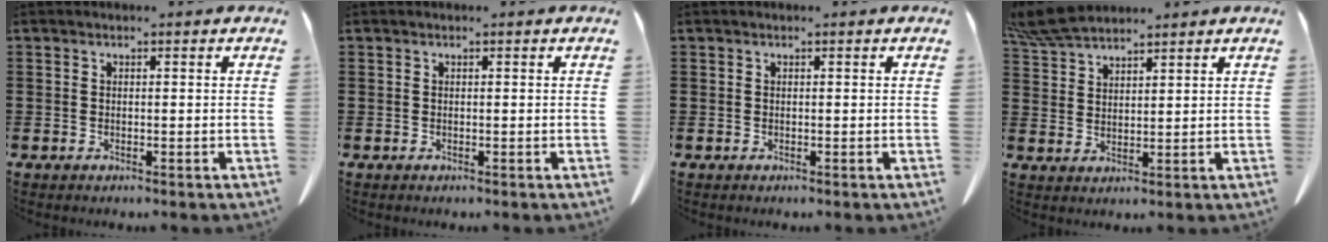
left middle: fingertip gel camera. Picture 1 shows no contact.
{"total": 0.0}
{"total": 0.0}
{"total": 6.4, "force": [5.7, 1.1, 2.7], "torque": [-0.072, -0.011, 0.112]}